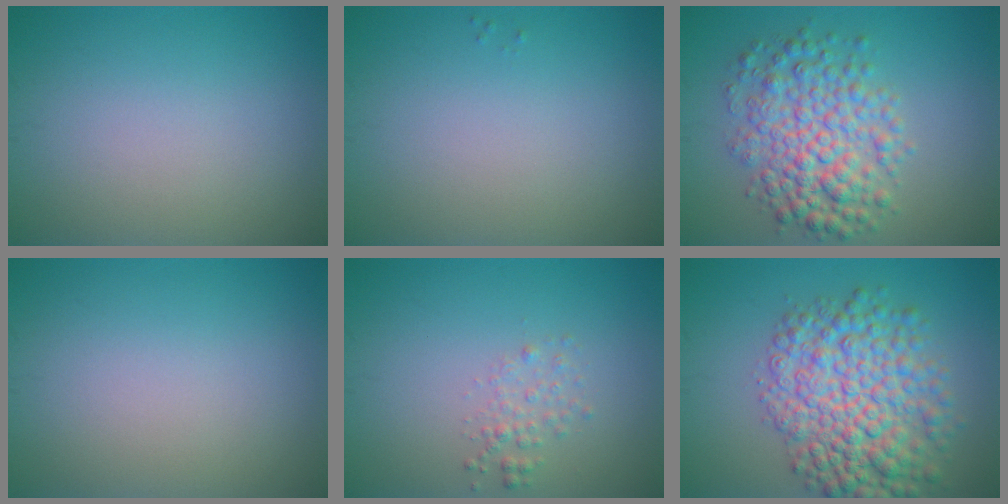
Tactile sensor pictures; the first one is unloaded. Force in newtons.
{"total": 0.0}
{"total": 6.4, "press": 6.4, "slide": 0.1}
{"total": 0.0}
{"total": 1.4, "press": 1.4, "slide": 0.1}
{"total": 8.8, "press": 8.8, "slide": 0.1}